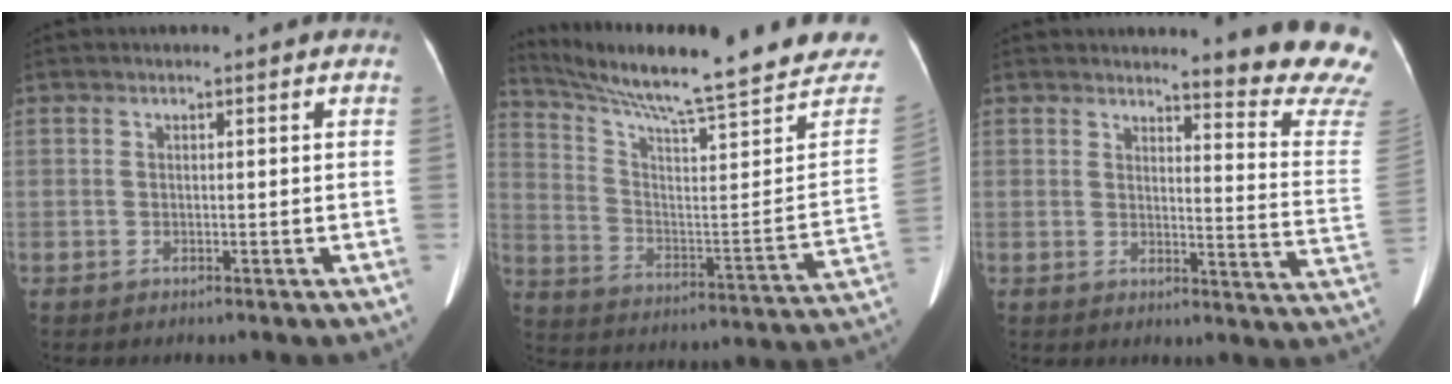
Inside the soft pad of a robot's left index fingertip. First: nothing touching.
{"total": 26.7, "force": [23.1, 1.5, 13.2], "torque": [-0.215, -0.074, 0.314]}
{"total": 12.9, "force": [12.1, -0.2, 4.4], "torque": [-0.038, -0.109, 0.114]}